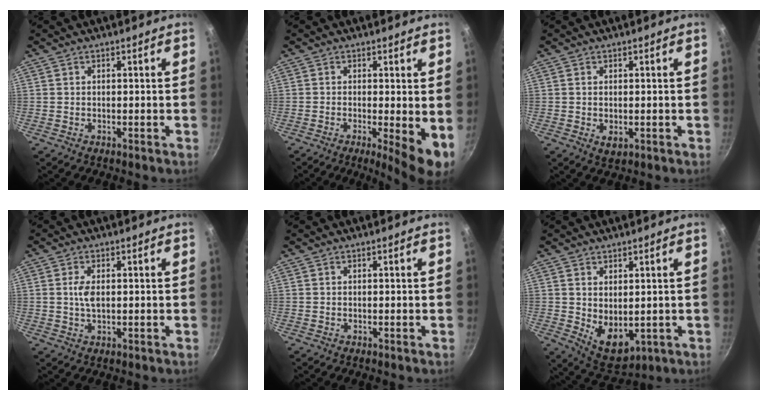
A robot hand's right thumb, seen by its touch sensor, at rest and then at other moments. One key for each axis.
{"total": 6.8, "fx": -0.9, "fy": 1.4, "fz": 6.6, "tx": -0.090, "ty": -0.013, "tz": -0.012}
{"total": 2.4, "fx": -0.4, "fy": 1.3, "fz": 1.9, "tx": -0.031, "ty": -0.007, "tz": -0.004}
{"total": 3.1, "fx": 0.4, "fy": 1.6, "fz": 2.7, "tx": -0.052, "ty": 0.002, "tz": 0.006}
{"total": 0.0}
{"total": 7.7, "fx": 0.6, "fy": 4.8, "fz": 6.0, "tx": -0.075, "ty": -0.024, "tz": 0.029}